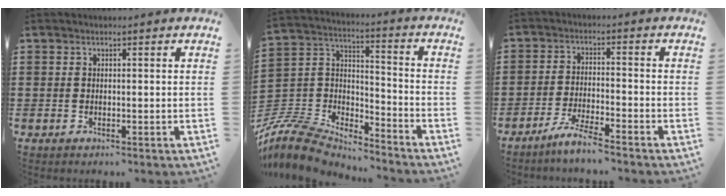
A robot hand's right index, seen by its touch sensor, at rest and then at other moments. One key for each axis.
{"total": 9.2, "fx": -8.4, "fy": 2.8, "fz": 2.3, "tx": -0.079, "ty": -0.004, "tz": -0.173}
{"total": 4.5, "fx": -4.1, "fy": -0.4, "fz": 1.7, "tx": -0.043, "ty": -0.007, "tz": -0.082}